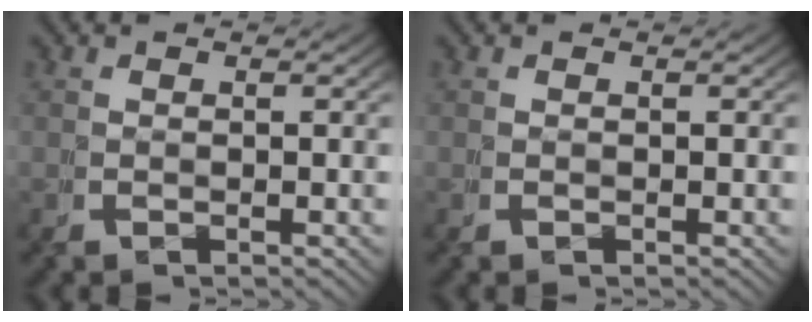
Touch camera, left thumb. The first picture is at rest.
{"total": 0.0}